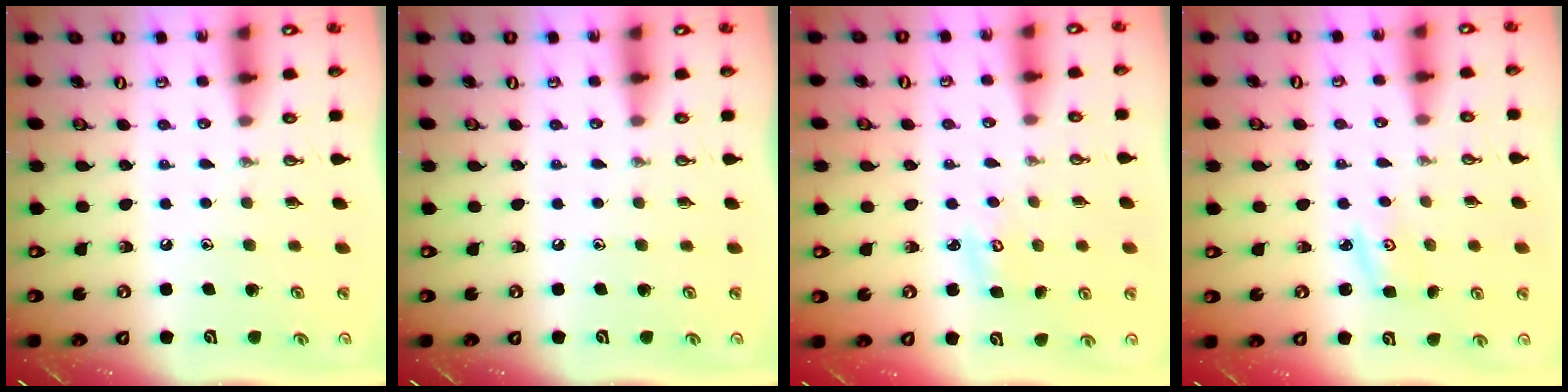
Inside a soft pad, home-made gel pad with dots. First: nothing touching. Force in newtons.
{"total": 0.0}
{"total": 3.6, "press": 3.6, "slide": 0.3}
{"total": 2.9, "press": 2.8, "slide": 0.4}